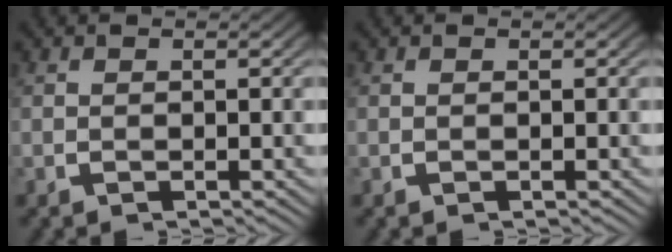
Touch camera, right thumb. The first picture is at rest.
{"total": 0.0}